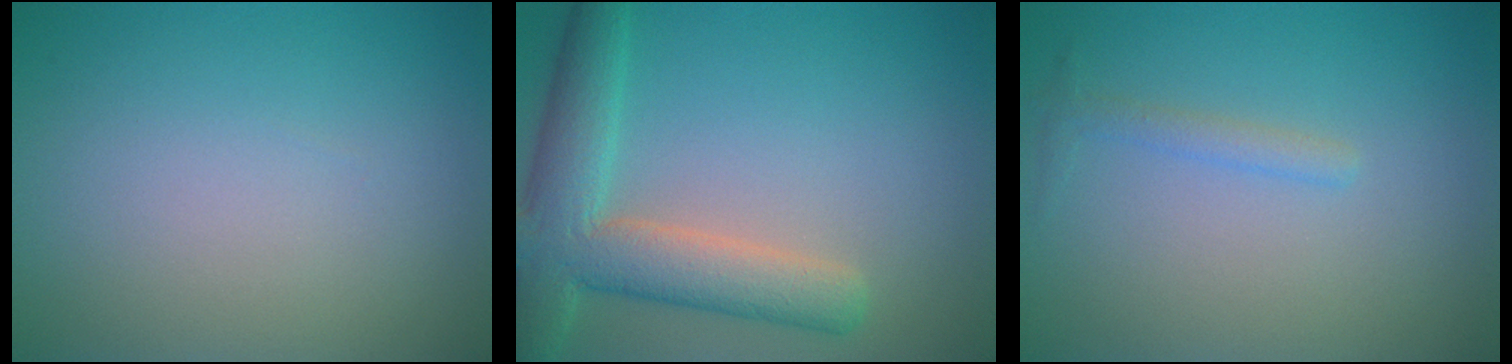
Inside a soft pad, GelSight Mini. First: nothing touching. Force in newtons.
{"total": 6.9, "press": 6.9, "slide": 0.4}
{"total": 1.2, "press": 1.2, "slide": 0.0}